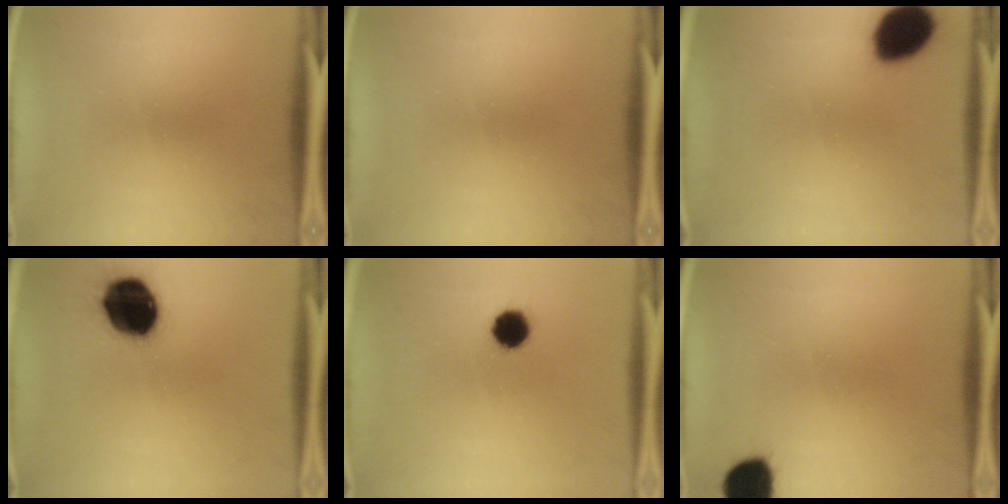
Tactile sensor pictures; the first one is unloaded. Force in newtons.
{"total": 0.0}
{"total": 16.8}
{"total": 18.4}
{"total": 6.6}
{"total": 7.0}